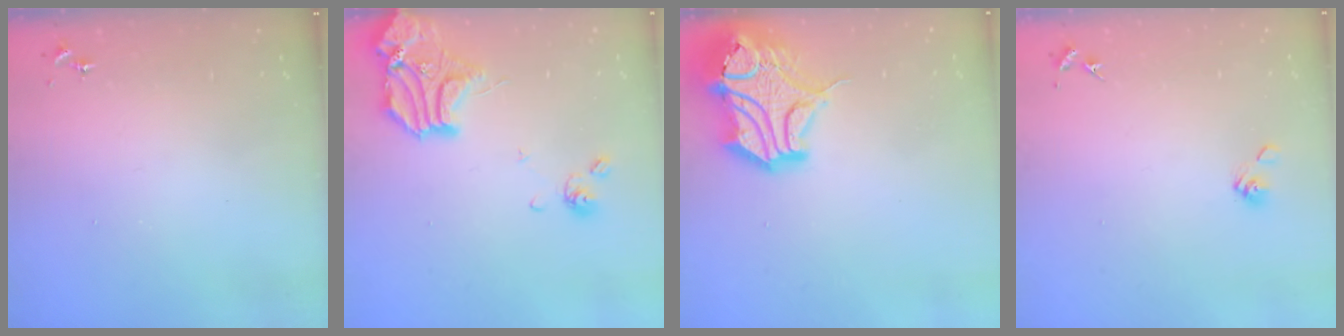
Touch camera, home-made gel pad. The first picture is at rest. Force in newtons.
{"total": 16.0, "press": 15.8, "slide": 2.5}
{"total": 19.2, "press": 19.0, "slide": 3.0}
{"total": 5.8, "press": 5.3, "slide": 2.3}